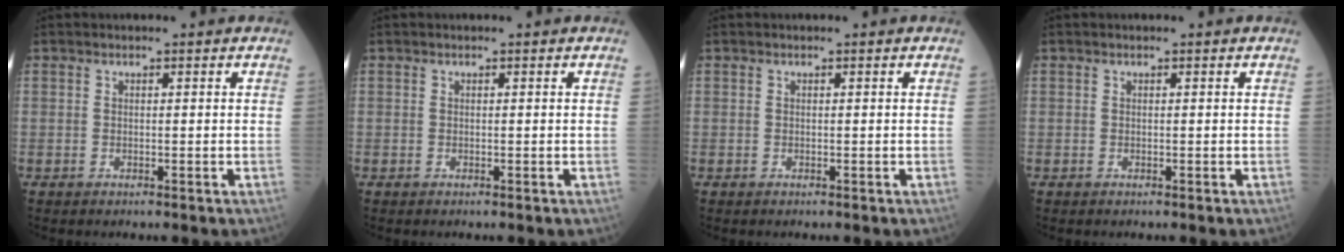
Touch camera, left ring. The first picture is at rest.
{"total": 0.0}
{"total": 0.0}
{"total": 0.0}